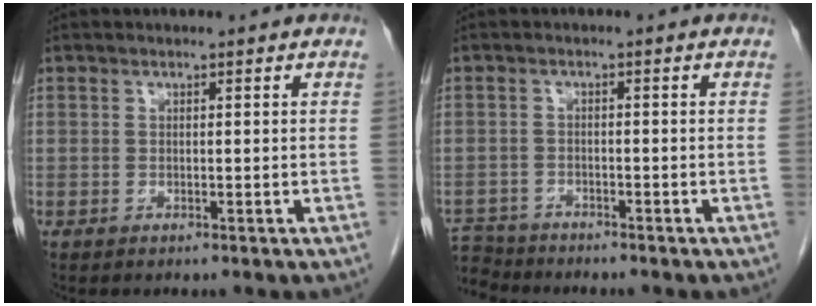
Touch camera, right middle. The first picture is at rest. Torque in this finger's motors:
{"motor_torque": [-0.17, -0.13, -0.09, -0.04]}